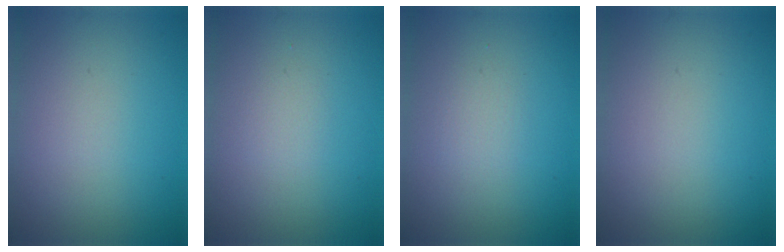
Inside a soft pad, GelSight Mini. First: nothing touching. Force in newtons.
{"total": 0.7, "press": 0.7, "slide": 0.0}
{"total": 1.0, "press": 1.0, "slide": 0.1}
{"total": 0.0}